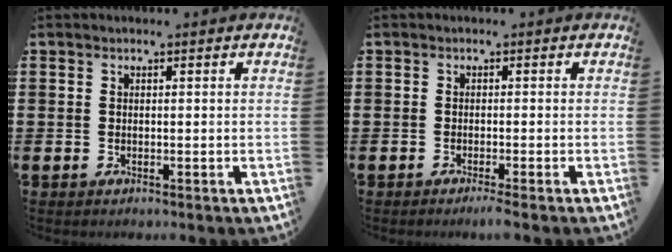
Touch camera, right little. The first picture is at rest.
{"total": 1.2, "force": [-0.8, -0.1, 0.9], "torque": [-0.012, -0.001, -0.016]}